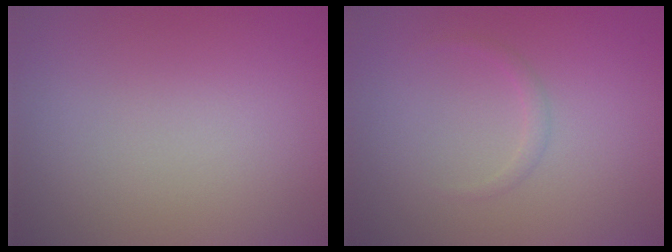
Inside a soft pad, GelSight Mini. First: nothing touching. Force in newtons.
{"total": 0.8, "press": 0.8, "slide": 0.1}